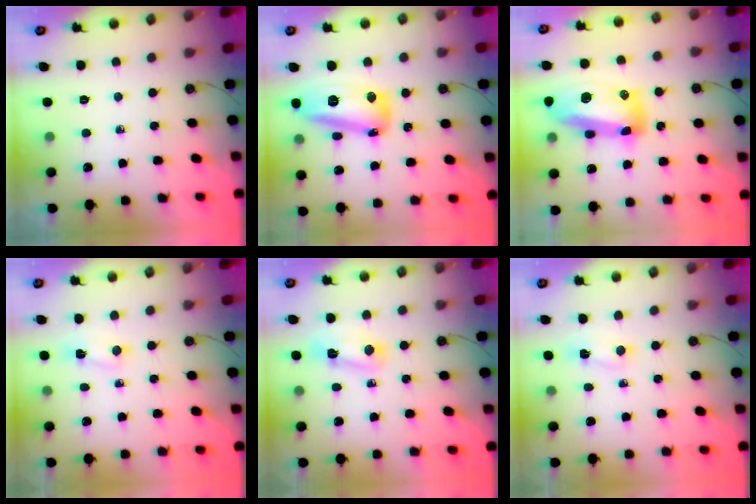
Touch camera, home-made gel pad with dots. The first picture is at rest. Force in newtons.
{"total": 28.9, "press": 21.0, "slide": 19.9}
{"total": 18.1, "press": 18.0, "slide": 2.0}
{"total": 2.4, "press": 2.1, "slide": 1.1}
{"total": 4.7, "press": 4.7, "slide": 0.5}
{"total": 2.4, "press": 2.1, "slide": 1.1}